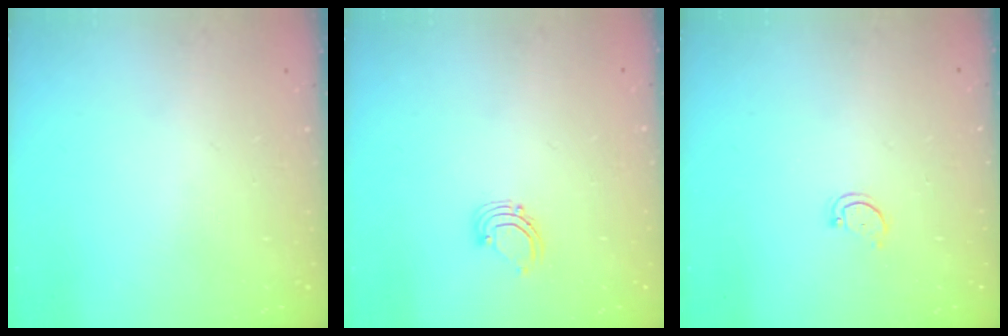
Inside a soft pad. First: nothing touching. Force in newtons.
{"total": 2.9, "press": 2.9, "slide": 0.2}
{"total": 2.9, "press": 2.9, "slide": 0.4}